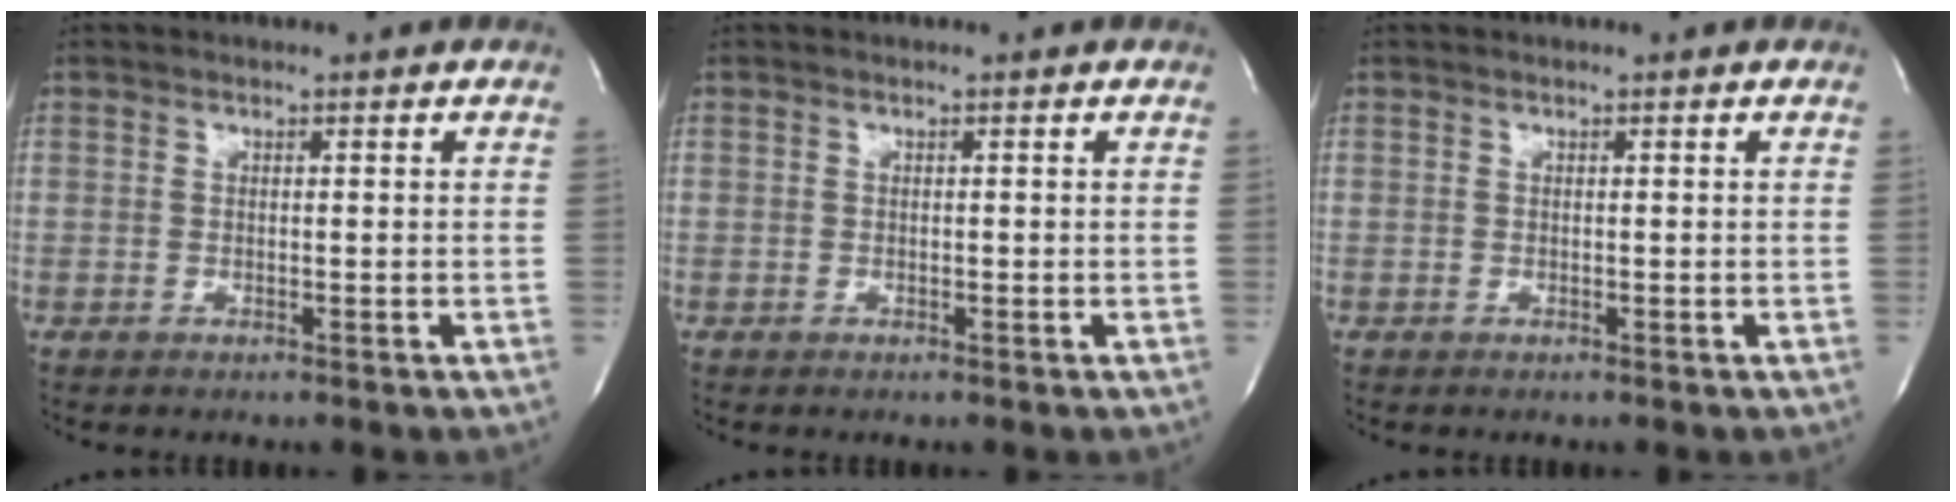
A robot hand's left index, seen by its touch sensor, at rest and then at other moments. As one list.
[{"total": 0.0}, {"total": 0.0}]